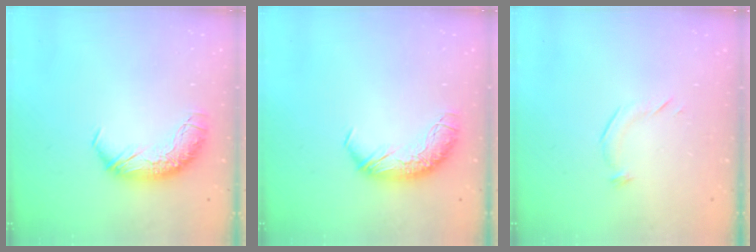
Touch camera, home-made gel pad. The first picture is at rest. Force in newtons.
{"total": 0.0}
{"total": 6.1, "press": 6.0, "slide": 0.4}